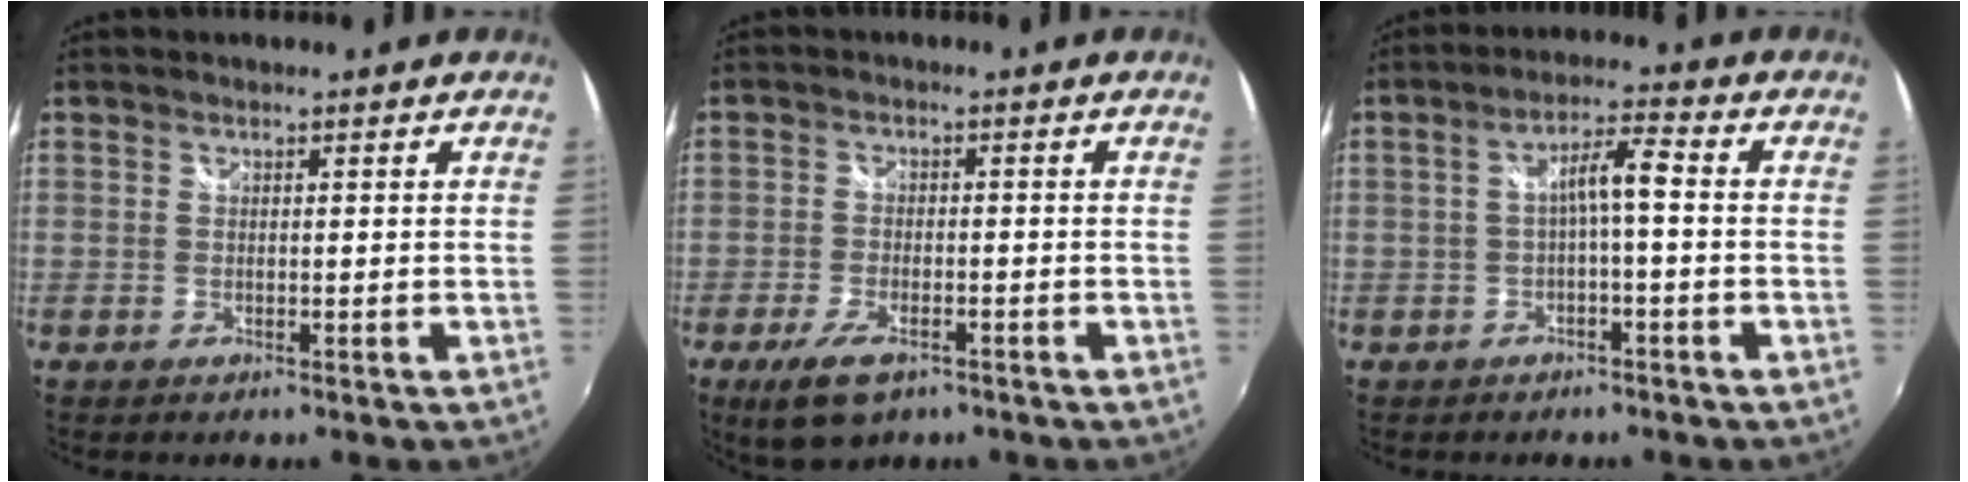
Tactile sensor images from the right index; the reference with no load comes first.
{"total": 7.5, "force": [-4.6, 3.2, 5.0], "torque": [-0.121, -0.019, -0.080]}
{"total": 4.6, "force": [-1.1, 0.4, 4.4], "torque": [-0.084, 0.009, -0.016]}